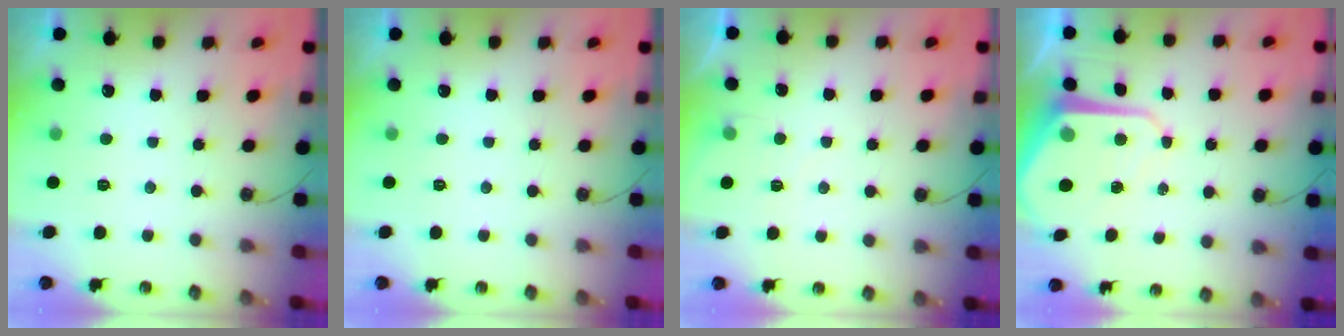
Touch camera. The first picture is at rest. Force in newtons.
{"total": 0.0}
{"total": 3.8, "press": 3.7, "slide": 0.6}
{"total": 9.0, "press": 9.0, "slide": 0.5}